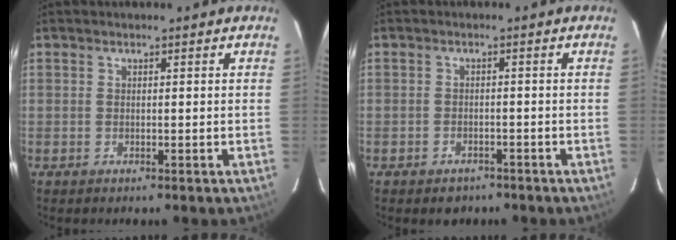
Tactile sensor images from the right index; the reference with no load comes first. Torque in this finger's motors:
{"motor_torque": [0.46, -0.51, -0.01, -0.01]}